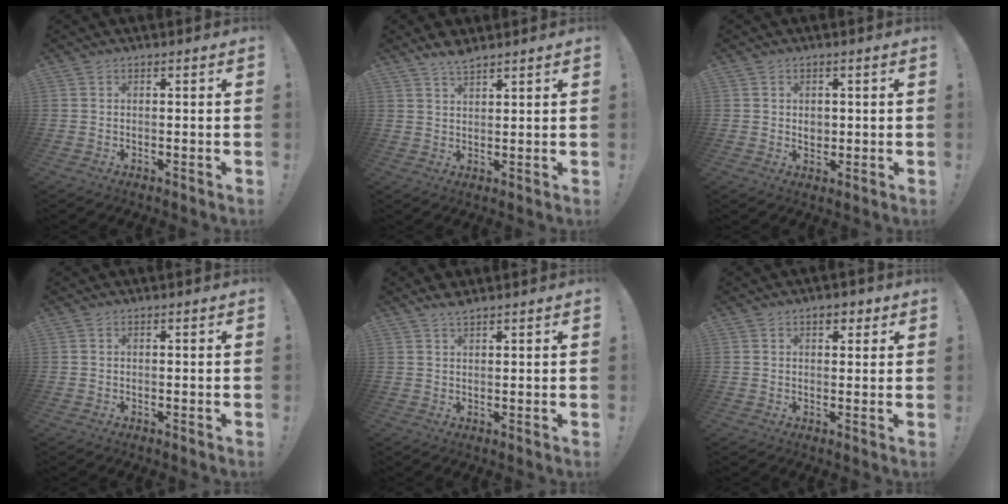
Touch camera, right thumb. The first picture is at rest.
{"total": 4.4, "force": [3.9, 1.0, 1.9], "torque": [-0.028, -0.024, 0.069]}
{"total": 2.8, "force": [0.3, 2.5, 1.1], "torque": [-0.011, -0.001, 0.004]}
{"total": 0.0}
{"total": 2.9, "force": [2.5, 0.5, 1.3], "torque": [-0.020, -0.013, 0.045]}
{"total": 3.7, "force": [2.1, 2.3, 2.1], "torque": [-0.017, -0.005, 0.033]}